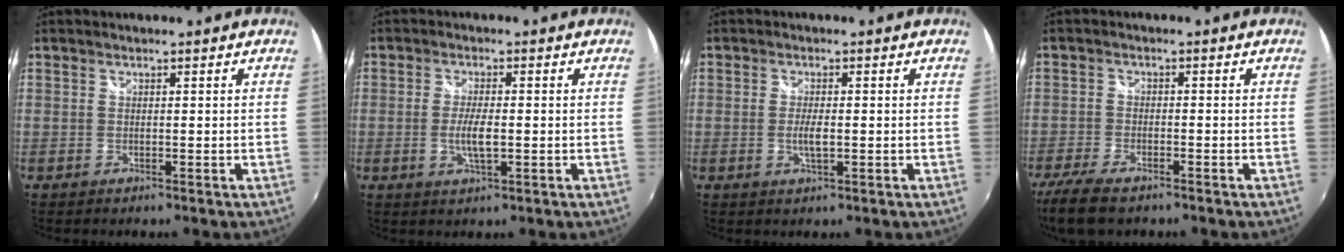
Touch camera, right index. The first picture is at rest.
{"total": 4.4, "force": [-0.8, 1.1, 4.2], "torque": [-0.083, -0.006, -0.015]}
{"total": 2.8, "force": [-0.5, 0.7, 2.7], "torque": [-0.051, -0.005, -0.008]}
{"total": 8.5, "force": [-6.6, 2.5, 4.8], "torque": [-0.126, -0.030, -0.123]}